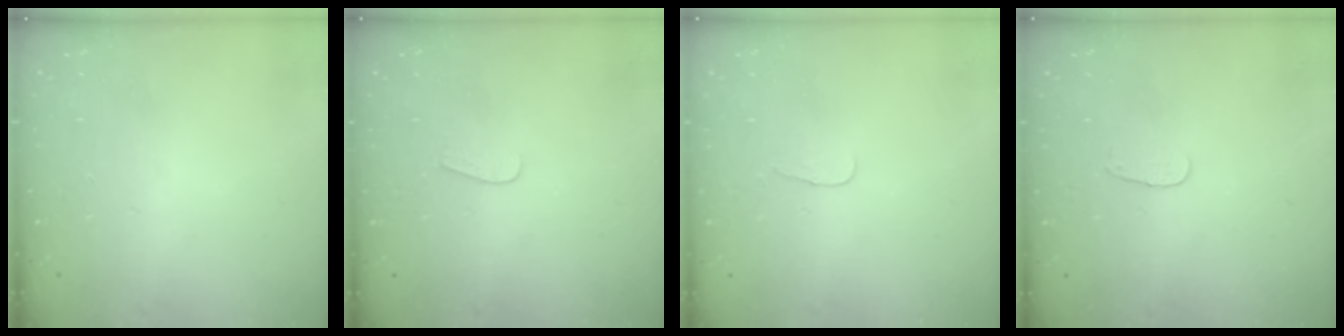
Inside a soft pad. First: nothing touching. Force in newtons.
{"total": 3.4, "press": 3.4, "slide": 0.3}
{"total": 2.8, "press": 2.8, "slide": 0.3}
{"total": 3.4, "press": 3.4, "slide": 0.4}